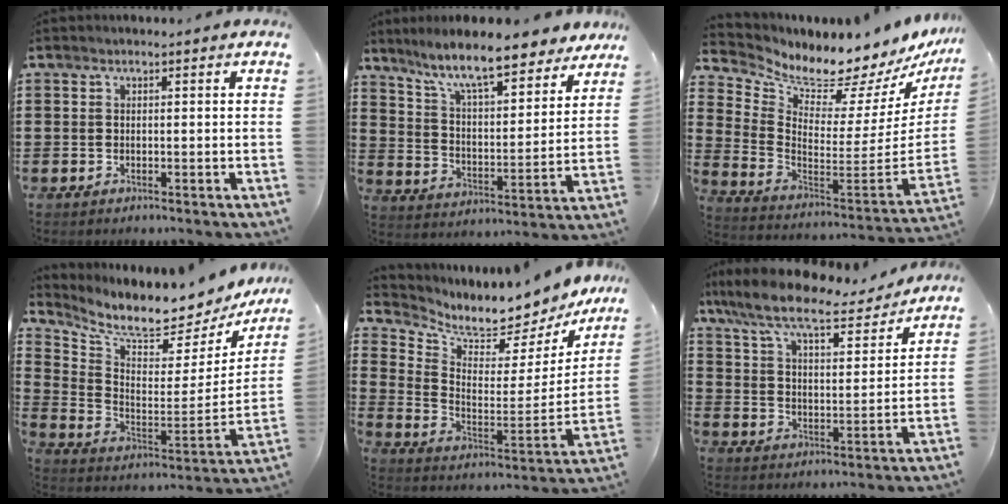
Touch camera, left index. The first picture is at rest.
{"total": 10.2, "force": [8.7, 0.8, 5.3], "torque": [-0.126, -0.046, 0.147]}
{"total": 6.3, "force": [6.1, 0.8, 1.2], "torque": [-0.052, -0.077, 0.096]}
{"total": 7.4, "force": [6.7, 0.7, 3.1], "torque": [-0.080, -0.072, 0.105]}
{"total": 5.4, "force": [5.2, 1.0, 1.2], "torque": [-0.042, -0.066, 0.080]}
{"total": 9.5, "force": [8.1, 1.4, 4.8], "torque": [-0.126, -0.044, 0.138]}